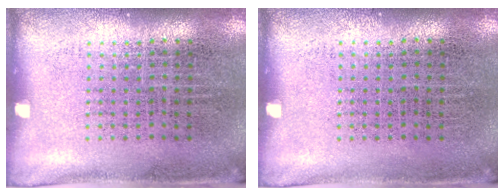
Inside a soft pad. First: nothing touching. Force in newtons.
{"total": 0.0}